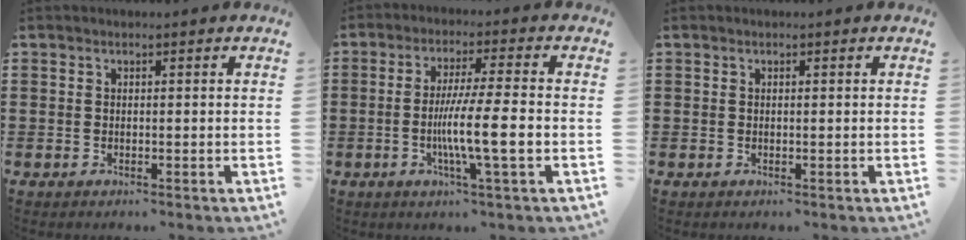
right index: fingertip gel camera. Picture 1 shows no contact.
{"total": 9.1, "force": [-2.0, 0.4, 8.9], "torque": [-0.163, -0.011, -0.038]}
{"total": 0.0}